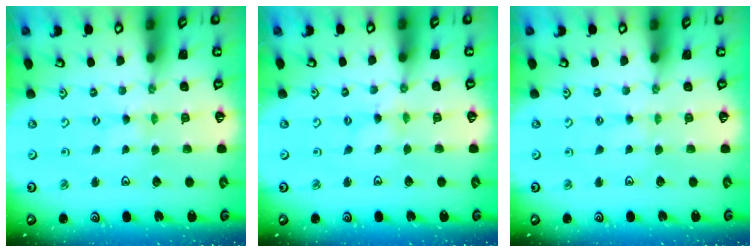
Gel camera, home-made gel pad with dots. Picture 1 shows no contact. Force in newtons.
{"total": 0.0}
{"total": 1.0, "press": 1.0, "slide": 0.2}